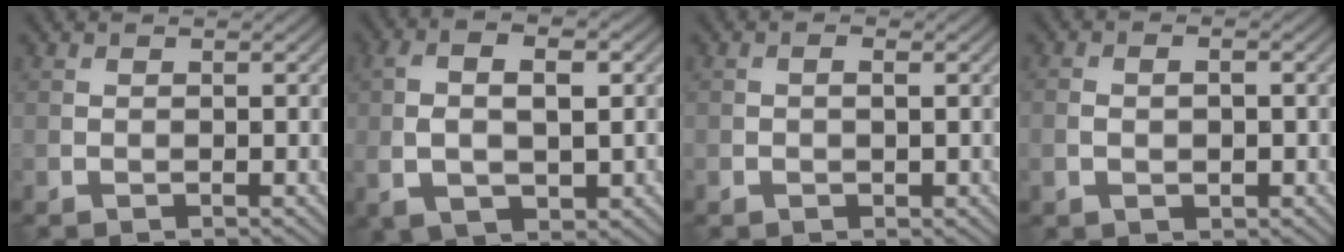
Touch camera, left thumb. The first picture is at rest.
{"total": 7.7, "force": [-0.1, 3.7, 6.7], "torque": [-0.132, 0.002, -0.003]}
{"total": 1.3, "force": [-0.2, 0.7, 1.2], "torque": [-0.017, 0.002, -0.003]}
{"total": 2.6, "force": [-0.7, 1.4, 2.0], "torque": [-0.036, 0.001, -0.010]}